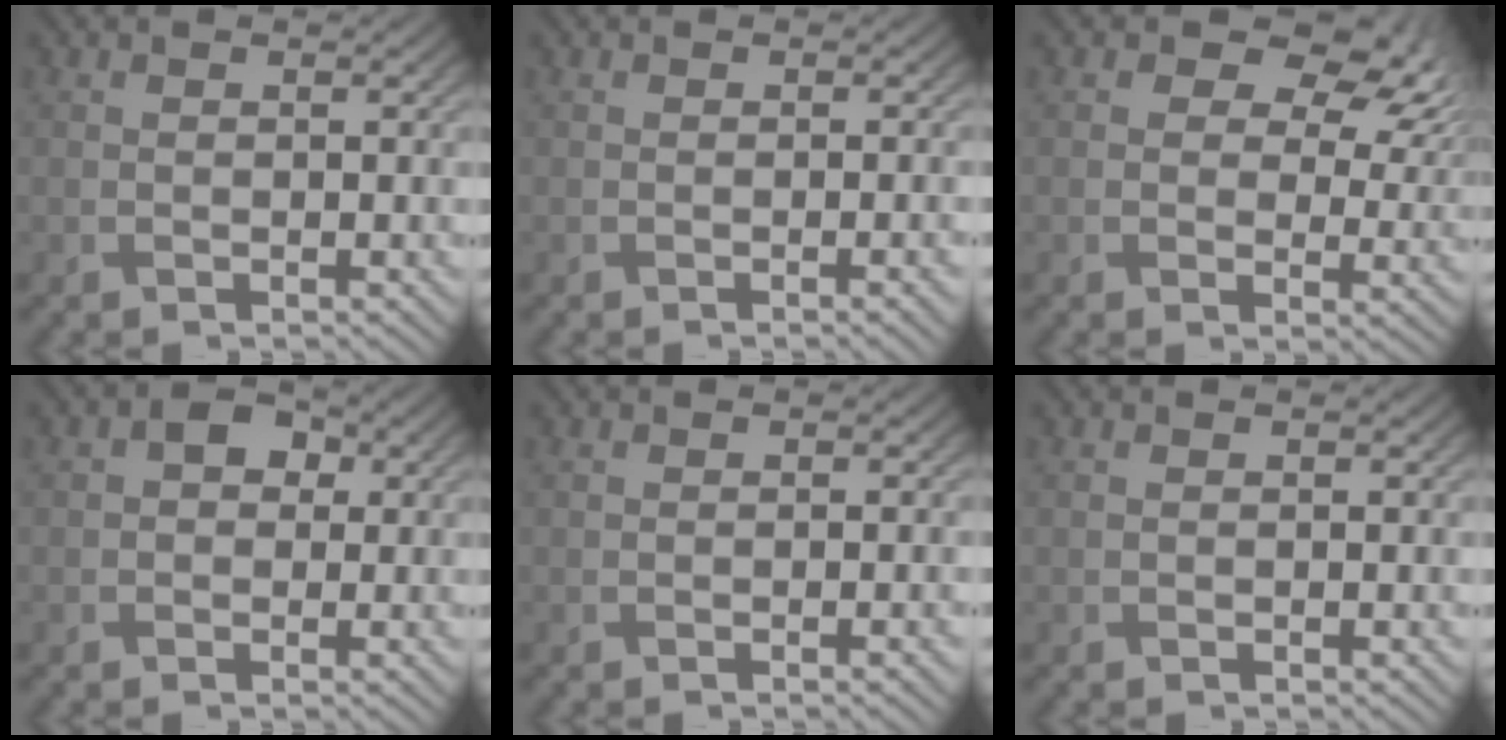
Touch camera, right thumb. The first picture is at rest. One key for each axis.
{"total": 1.4, "fx": -0.4, "fy": 0.2, "fz": 1.3, "tx": -0.015, "ty": 0.001, "tz": -0.008}
{"total": 9.7, "fx": 4.9, "fy": 6.0, "fz": 5.9, "tx": -0.080, "ty": 0.002, "tz": 0.073}
{"total": 3.0, "fx": 0.5, "fy": 2.4, "fz": 1.7, "tx": -0.023, "ty": 0.005, "tz": -0.001}
{"total": 0.6, "fx": -0.2, "fy": 0.1, "fz": 0.6, "tx": -0.007, "ty": 0.001, "tz": -0.004}
{"total": 0.0}